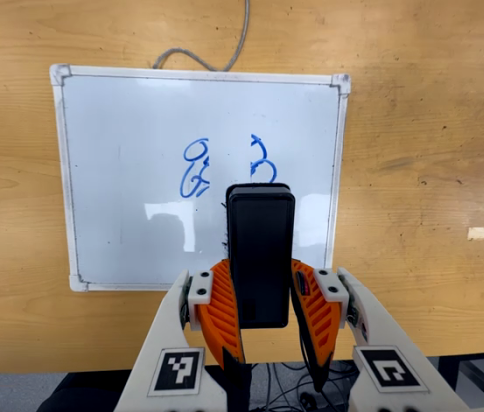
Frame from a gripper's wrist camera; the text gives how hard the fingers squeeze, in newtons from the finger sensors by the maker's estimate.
{"total": 7.6, "left": 6.0, "right": 9.1}